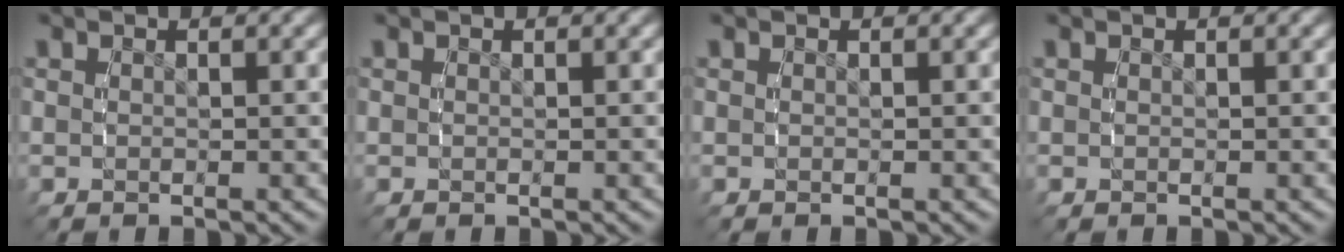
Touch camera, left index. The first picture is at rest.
{"total": 0.0}
{"total": 0.0}
{"total": 0.0}